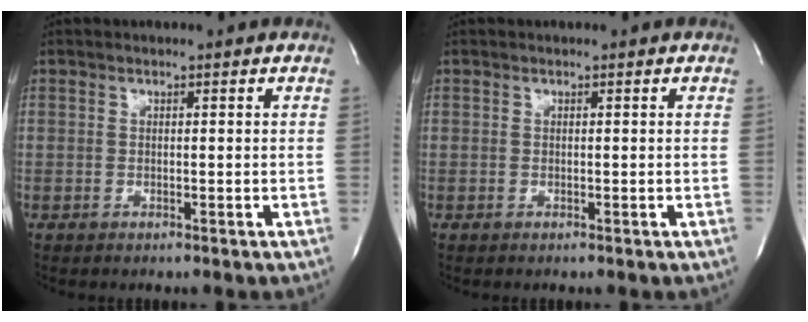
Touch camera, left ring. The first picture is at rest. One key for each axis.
{"total": 0.0}